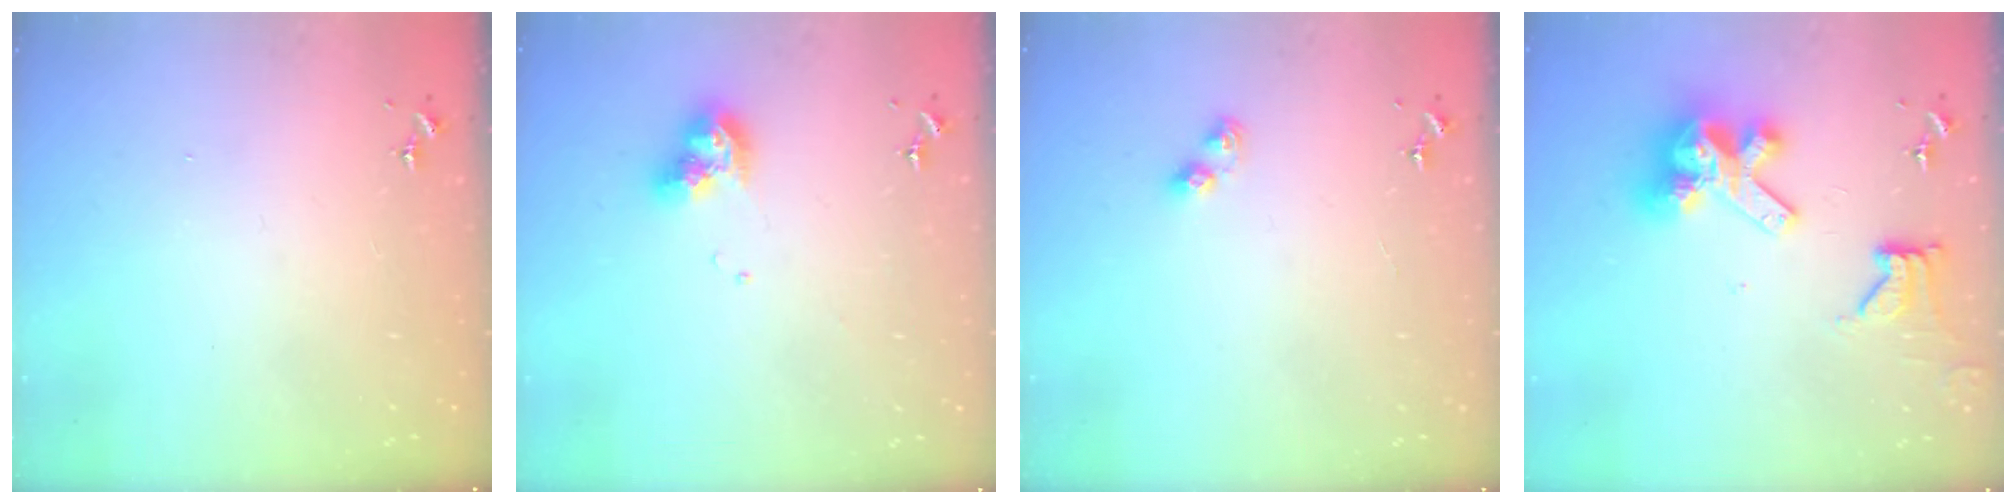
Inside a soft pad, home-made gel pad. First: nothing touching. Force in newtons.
{"total": 9.6, "press": 9.6, "slide": 0.6}
{"total": 5.2, "press": 5.1, "slide": 0.6}
{"total": 14.6, "press": 14.5, "slide": 2.0}